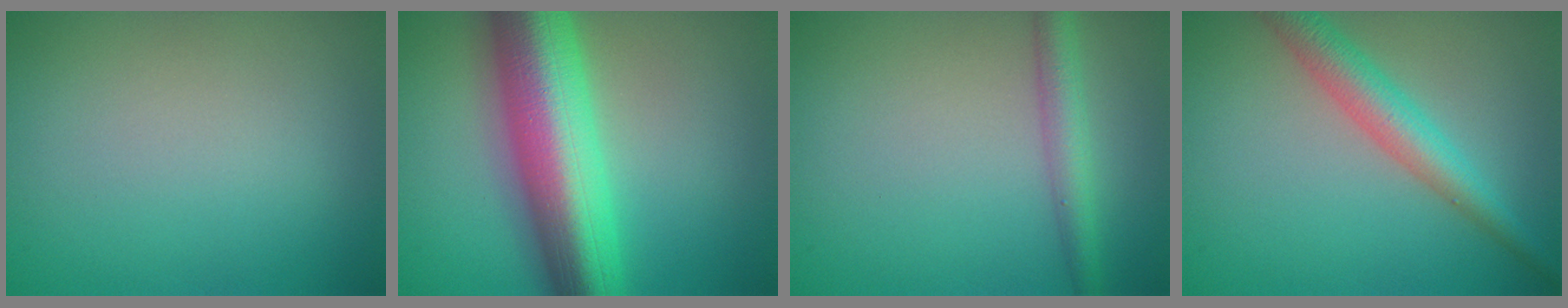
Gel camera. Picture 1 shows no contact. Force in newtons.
{"total": 13.1, "press": 13.1, "slide": 0.1}
{"total": 2.9, "press": 2.9, "slide": 0.1}
{"total": 4.3, "press": 4.3, "slide": 0.1}